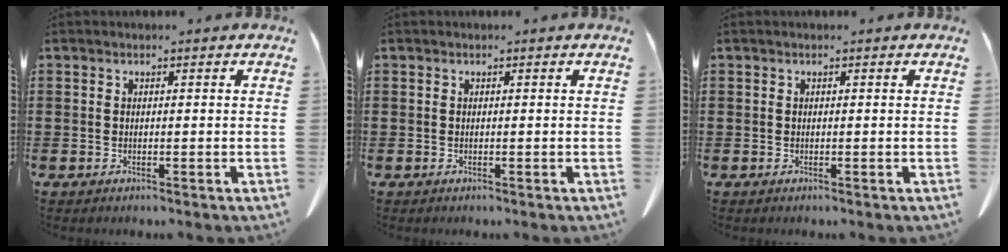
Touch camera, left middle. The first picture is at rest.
{"total": 0.0}
{"total": 0.0}